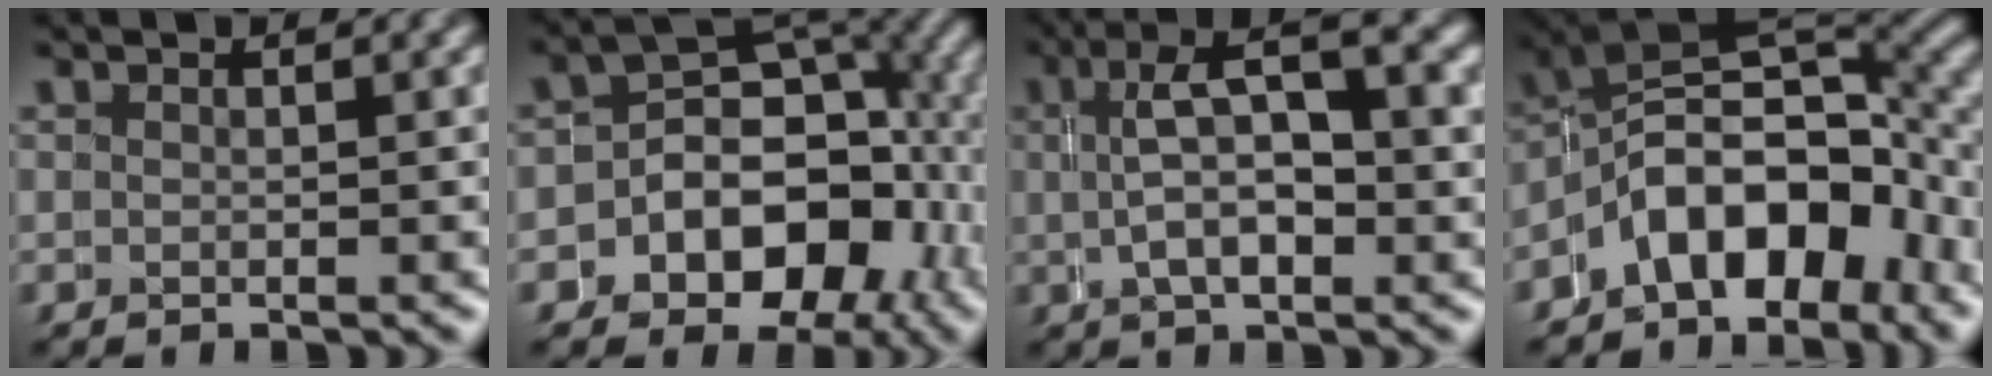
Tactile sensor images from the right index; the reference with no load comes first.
{"total": 11.0, "force": [-1.1, 8.5, 6.9], "torque": [-0.108, -0.009, -0.024]}
{"total": 5.7, "force": [1.1, 1.9, 5.3], "torque": [-0.079, 0.021, 0.013]}
{"total": 9.7, "force": [-1.2, 6.1, 7.5], "torque": [-0.121, -0.006, -0.020]}